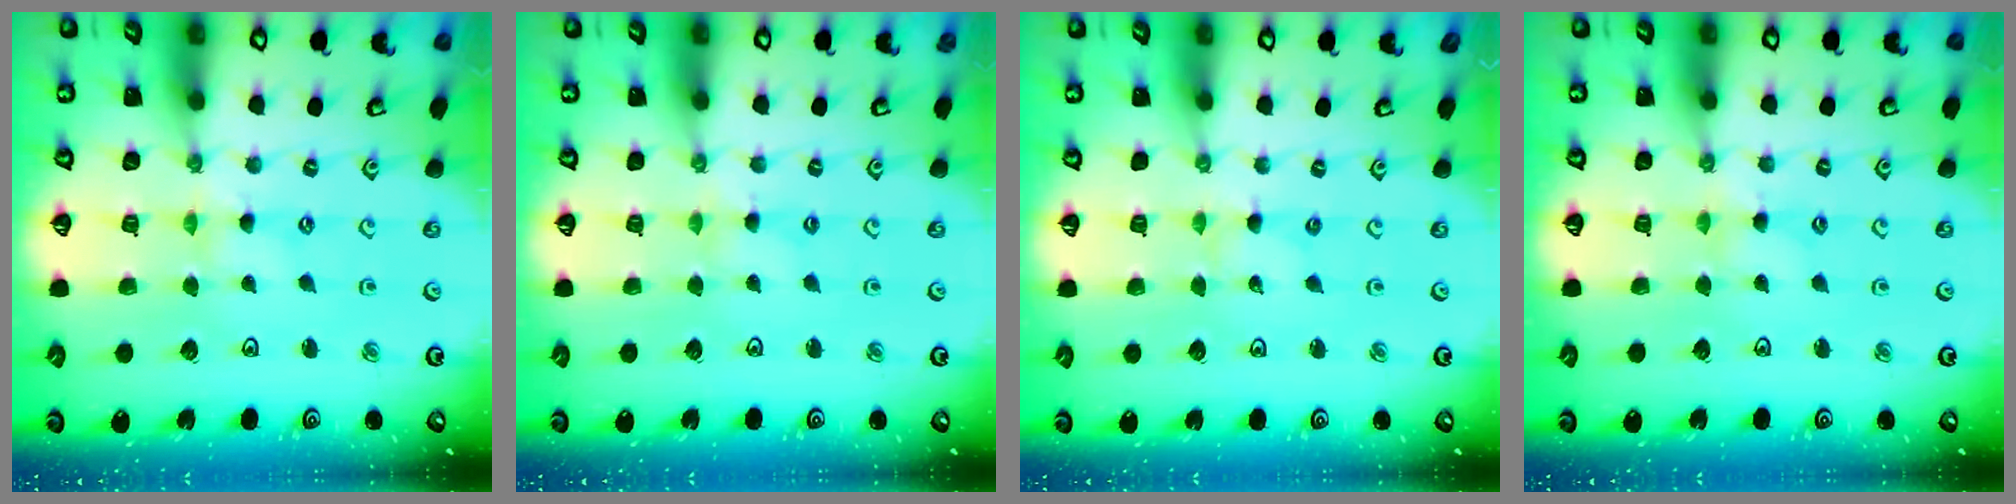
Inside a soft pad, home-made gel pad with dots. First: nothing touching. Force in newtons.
{"total": 2.3, "press": 2.3, "slide": 0.3}
{"total": 0.0}
{"total": 2.5, "press": 2.5, "slide": 0.2}